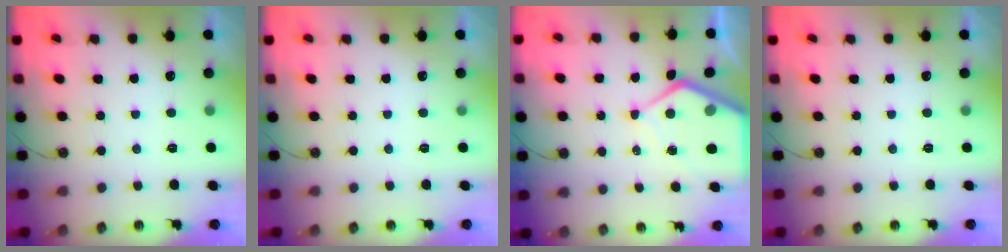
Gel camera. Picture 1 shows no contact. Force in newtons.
{"total": 0.0}
{"total": 10.4, "press": 10.3, "slide": 0.9}
{"total": 0.0}